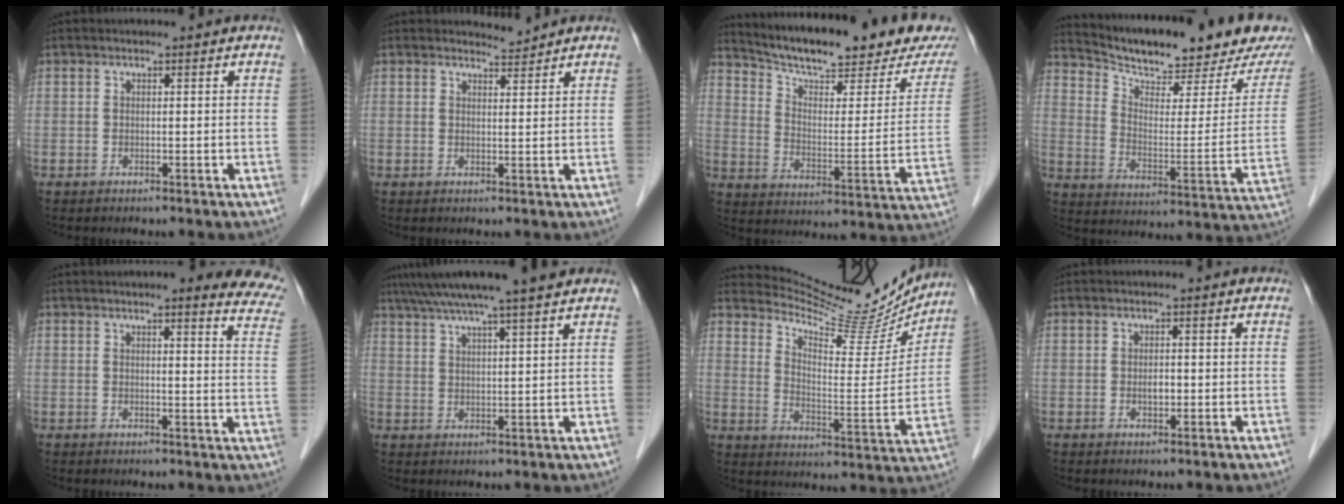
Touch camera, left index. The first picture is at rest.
{"total": 1.8, "force": [1.7, -0.2, -0.4], "torque": [-0.002, -0.008, 0.031]}
{"total": 22.2, "force": [19.3, 3.0, 10.5], "torque": [-0.160, -0.037, 0.265]}
{"total": 20.0, "force": [17.8, 2.4, 8.8], "torque": [-0.139, -0.044, 0.251]}
{"total": 13.8, "force": [11.9, 2.1, 6.7], "torque": [-0.050, -0.023, 0.108]}
{"total": 11.8, "force": [9.8, -0.7, 6.6], "torque": [-0.115, 0.029, 0.139]}
{"total": 17.3, "force": [16.6, 2.6, 3.8], "torque": [-0.063, -0.050, 0.230]}
{"total": 1.4, "force": [-0.3, 0.7, 1.2], "torque": [-0.021, 0.000, -0.003]}